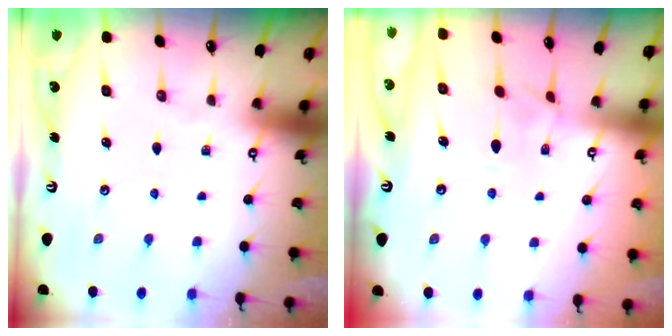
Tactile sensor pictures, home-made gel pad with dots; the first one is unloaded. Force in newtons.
{"total": 1.6, "press": 1.4, "slide": 0.7}